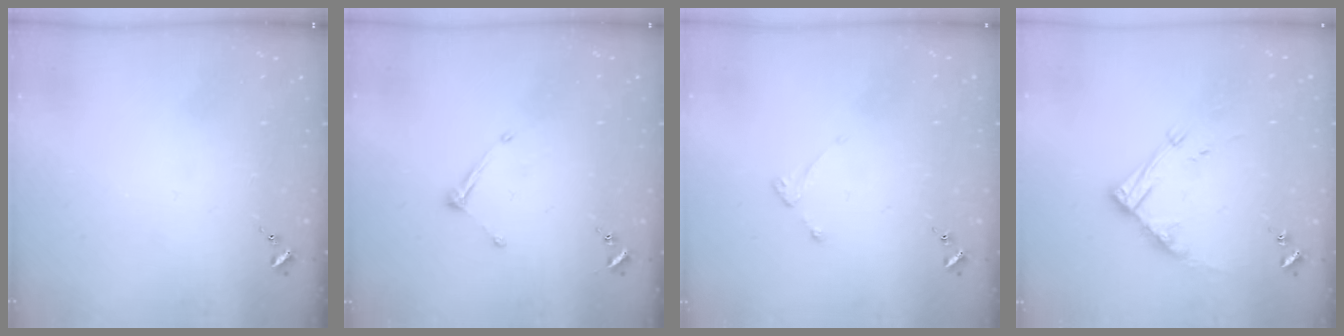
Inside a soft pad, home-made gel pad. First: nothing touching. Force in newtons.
{"total": 6.6, "press": 6.6, "slide": 0.3}
{"total": 2.2, "press": 2.1, "slide": 0.4}
{"total": 13.1, "press": 13.0, "slide": 1.3}